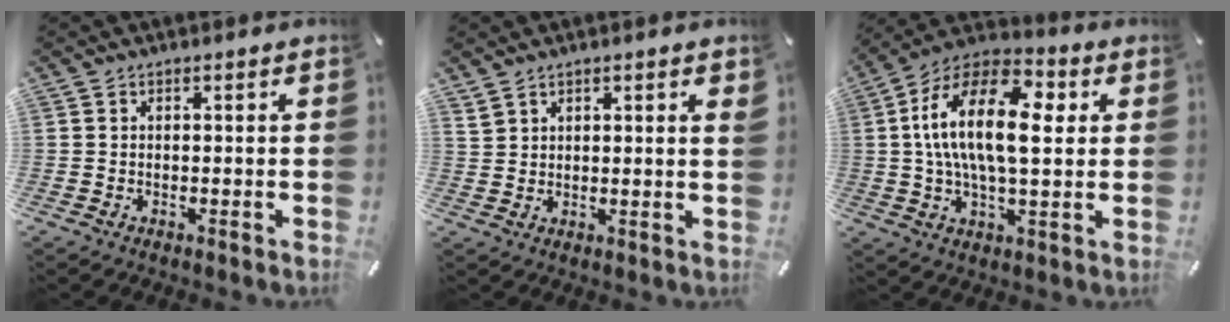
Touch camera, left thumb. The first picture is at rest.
{"total": 2.3, "force": [1.9, 0.7, 1.0], "torque": [-0.024, -0.001, 0.036]}
{"total": 18.5, "force": [3.2, 9.2, 15.7], "torque": [-0.310, -0.001, 0.044]}